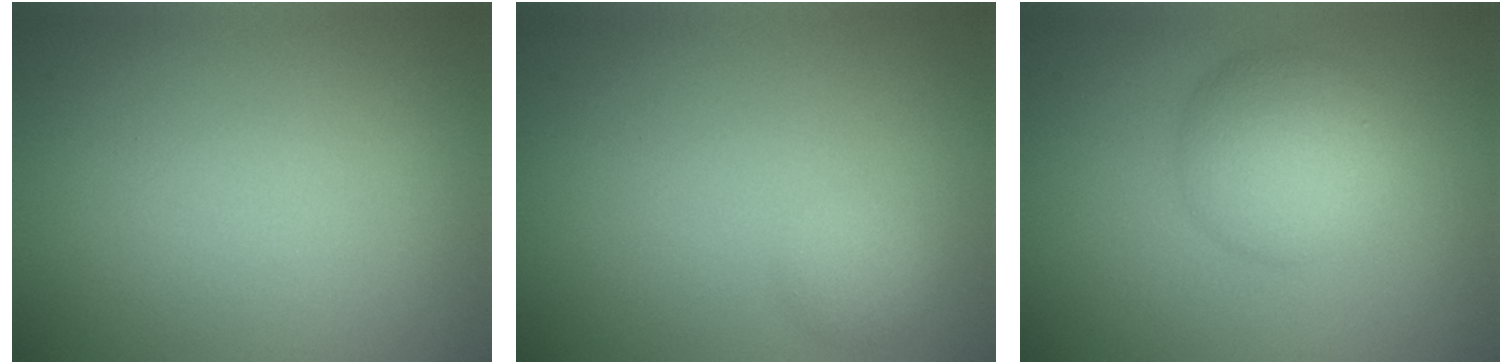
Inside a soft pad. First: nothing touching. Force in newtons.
{"total": 1.5, "press": 1.5, "slide": 0.1}
{"total": 5.0, "press": 5.0, "slide": 0.2}